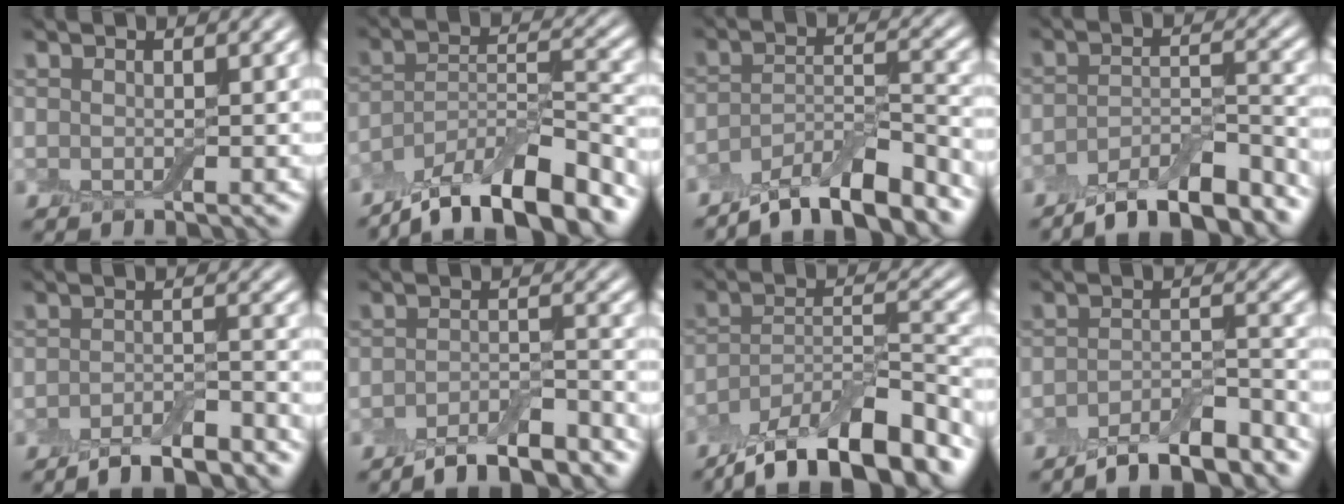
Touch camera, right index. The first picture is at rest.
{"total": 11.3, "force": [-9.1, 3.0, 5.8], "torque": [-0.098, 0.016, -0.153]}
{"total": 8.5, "force": [-7.0, 2.0, 4.4], "torque": [-0.069, -0.004, -0.117]}
{"total": 8.3, "force": [-6.9, 2.1, 4.0], "torque": [-0.057, -0.001, -0.113]}
{"total": 4.6, "force": [-3.9, 1.0, 2.3], "torque": [-0.038, 0.001, -0.064]}
{"total": 5.5, "force": [-4.6, 1.2, 2.8], "torque": [-0.046, 0.002, -0.074]}
{"total": 12.4, "force": [-9.9, 3.8, 6.4], "torque": [-0.115, 0.011, -0.158]}
{"total": 6.6, "force": [-5.5, 1.5, 3.2], "torque": [-0.051, 0.001, -0.089]}